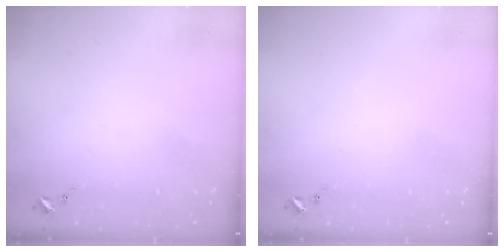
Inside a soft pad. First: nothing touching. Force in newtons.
{"total": 0.0}